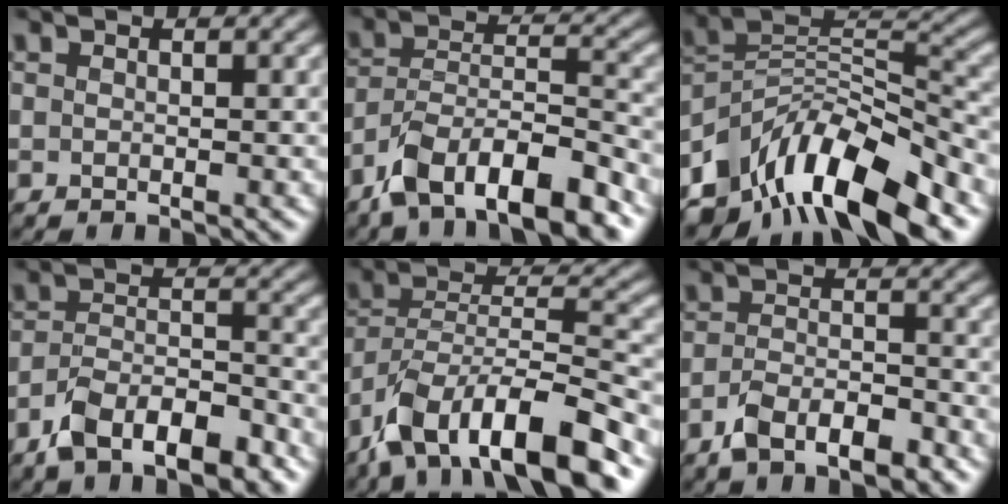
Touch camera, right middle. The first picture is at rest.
{"total": 10.4, "force": [-7.5, 3.7, 6.1], "torque": [-0.099, 0.007, -0.138]}
{"total": 10.8, "force": [-7.8, 4.4, 6.1], "torque": [-0.100, 0.018, -0.148]}
{"total": 7.0, "force": [-5.1, 2.5, 4.1], "torque": [-0.070, 0.002, -0.090]}
{"total": 11.4, "force": [-7.7, 4.0, 7.5], "torque": [-0.129, 0.011, -0.148]}
{"total": 4.5, "force": [-3.2, 1.6, 2.7], "torque": [-0.051, 0.004, -0.057]}